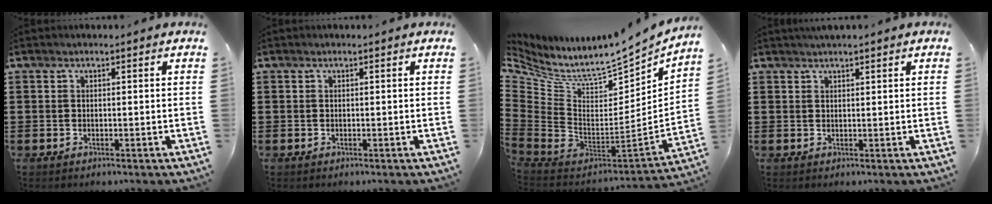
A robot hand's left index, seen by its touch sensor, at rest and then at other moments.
{"total": 0.0}
{"total": 6.5, "force": [4.7, 1.7, 4.1], "torque": [-0.103, -0.062, 0.076]}
{"total": 1.2, "force": [1.1, 0.1, 0.5], "torque": [-0.011, 0.002, 0.021]}